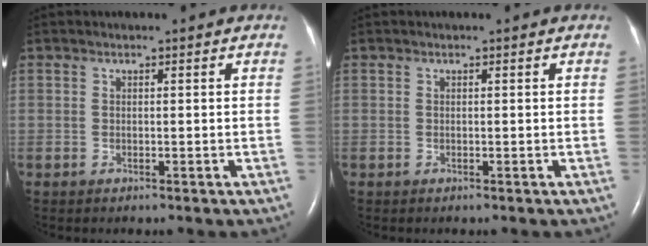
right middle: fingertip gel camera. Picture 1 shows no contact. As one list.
[{"total": 0.0}]